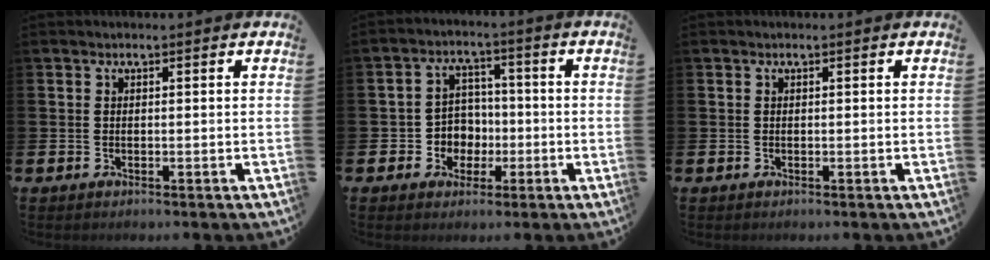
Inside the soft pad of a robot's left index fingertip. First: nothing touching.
{"total": 4.6, "force": [-0.7, 4.5, 0.7], "torque": [-0.029, 0.003, -0.018]}
{"total": 0.0}